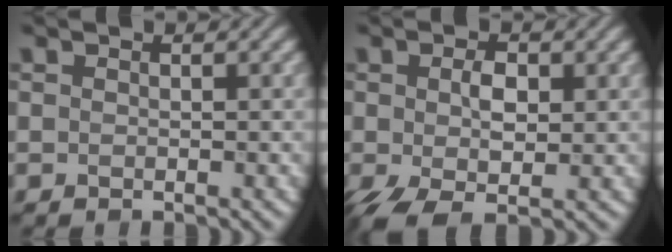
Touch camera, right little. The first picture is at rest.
{"total": 5.6, "force": [-0.9, 3.1, 4.6], "torque": [-0.099, -0.004, -0.014]}